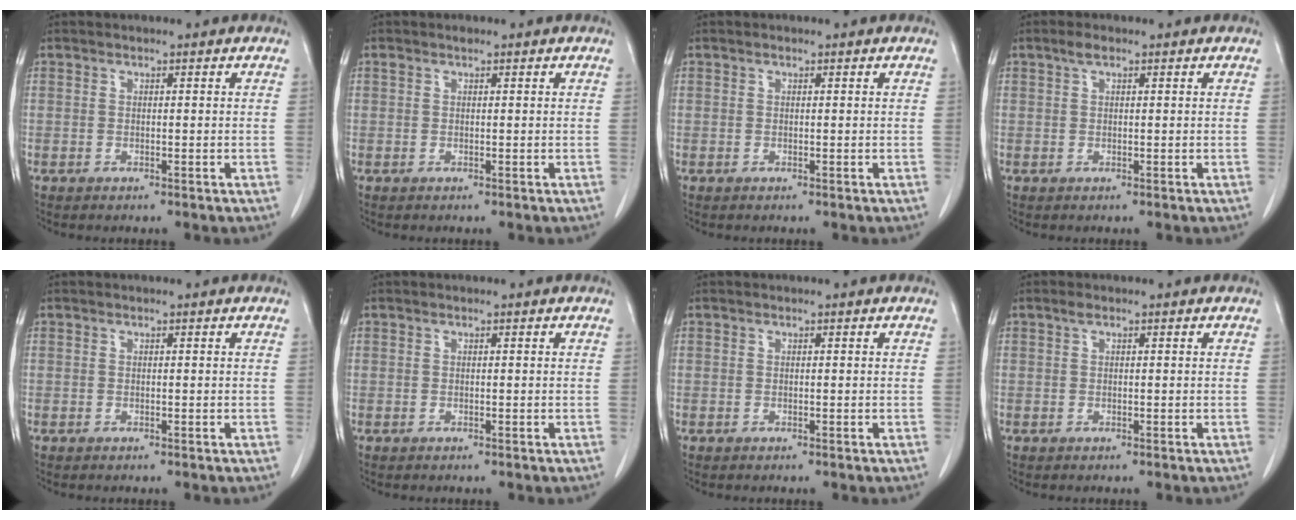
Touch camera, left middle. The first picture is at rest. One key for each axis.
{"total": 0.6, "fx": 0.5, "fy": 0.3, "fz": 0.3, "tx": -0.016, "ty": 0.015, "tz": 0.010}
{"total": 0.0}
{"total": 1.4, "fx": 0.8, "fy": 0.5, "fz": 1.0, "tx": -0.020, "ty": 0.009, "tz": 0.014}
{"total": 0.0}
{"total": 0.0}
{"total": 0.0}
{"total": 0.6, "fx": 0.3, "fy": 0.2, "fz": 0.4, "tx": -0.008, "ty": 0.006, "tz": 0.004}